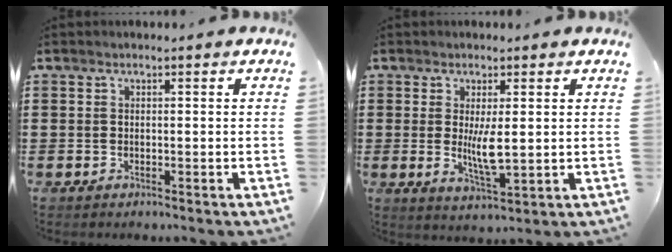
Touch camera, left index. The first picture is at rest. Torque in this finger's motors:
{"motor_torque": [1.38, -0.03, 0.64, 0.12]}